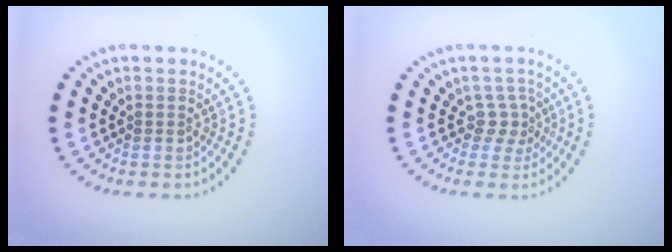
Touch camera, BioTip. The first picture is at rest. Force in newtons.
{"total": 2.0, "press": 1.3, "slide": 1.5}